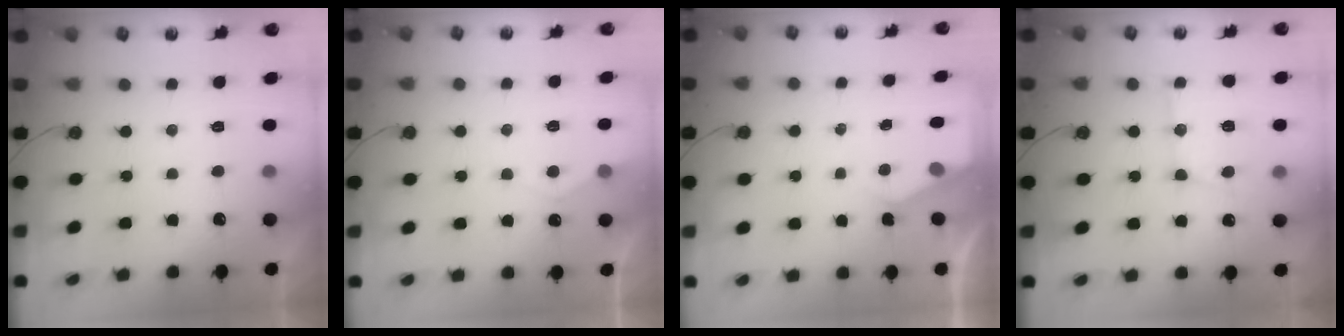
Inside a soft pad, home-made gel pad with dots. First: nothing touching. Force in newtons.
{"total": 6.0, "press": 6.0, "slide": 0.8}
{"total": 3.4, "press": 3.4, "slide": 0.4}
{"total": 13.7, "press": 13.7, "slide": 0.8}